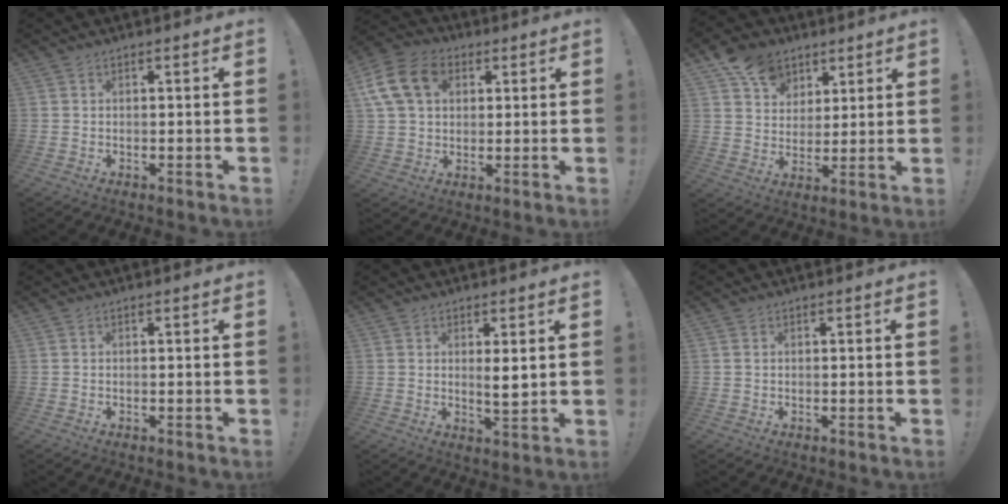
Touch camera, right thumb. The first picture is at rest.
{"total": 15.5, "force": [4.6, 11.8, 8.9], "torque": [-0.156, -0.006, 0.090]}
{"total": 12.5, "force": [6.9, 9.5, 4.4], "torque": [-0.064, -0.036, 0.136]}
{"total": 0.0}
{"total": 4.0, "force": [1.3, 0.5, 3.7], "torque": [-0.051, -0.019, 0.018]}
{"total": 0.6, "force": [0.2, 0.5, 0.1], "torque": [-0.008, 0.004, 0.006]}